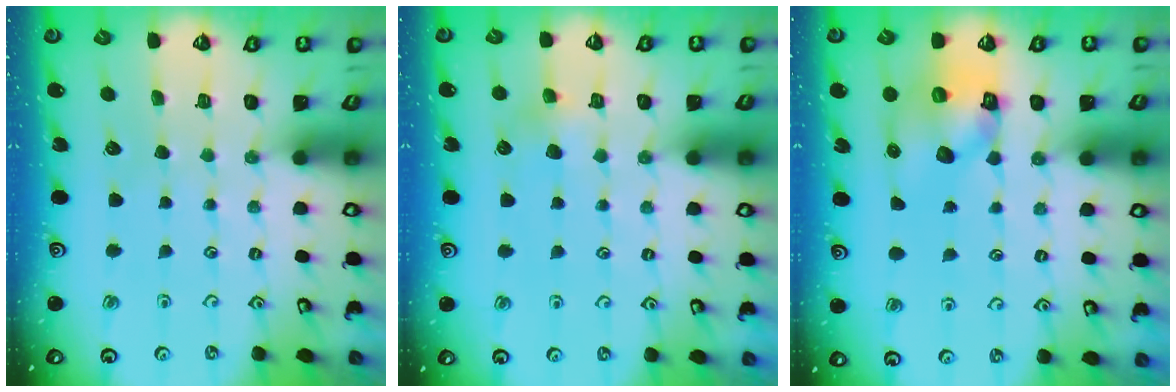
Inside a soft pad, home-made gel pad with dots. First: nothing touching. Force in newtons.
{"total": 4.6, "press": 4.5, "slide": 0.9}
{"total": 9.4, "press": 9.3, "slide": 1.5}